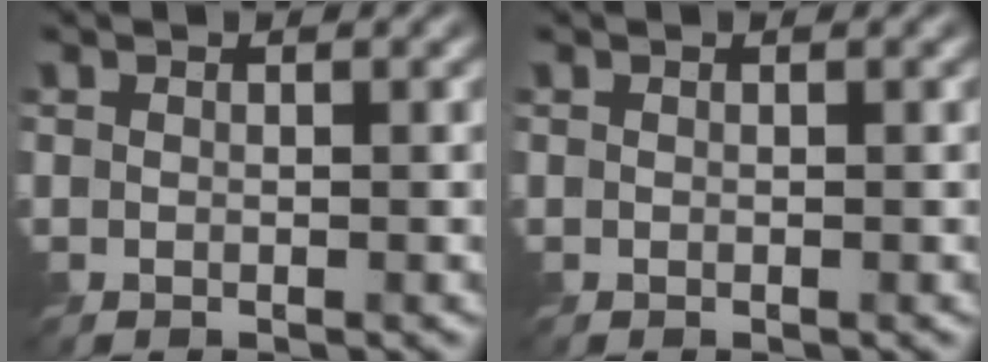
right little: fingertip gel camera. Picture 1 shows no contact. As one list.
[{"total": 0.0}]